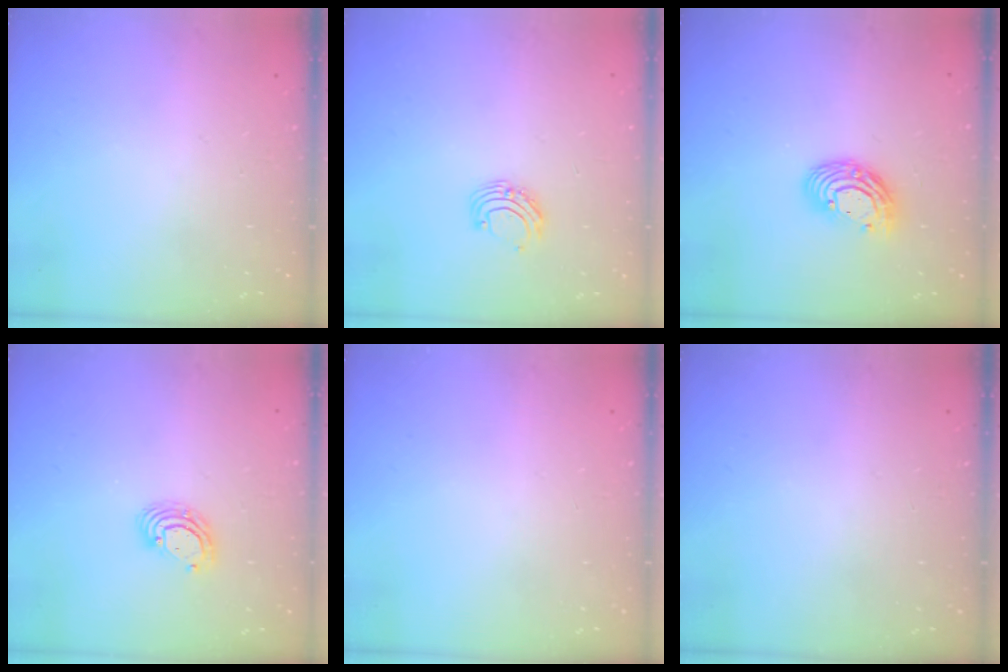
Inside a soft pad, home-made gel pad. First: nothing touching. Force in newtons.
{"total": 7.3, "press": 7.3, "slide": 0.9}
{"total": 10.8, "press": 10.8, "slide": 0.9}
{"total": 5.2, "press": 5.2, "slide": 0.3}
{"total": 0.0}
{"total": 0.0}